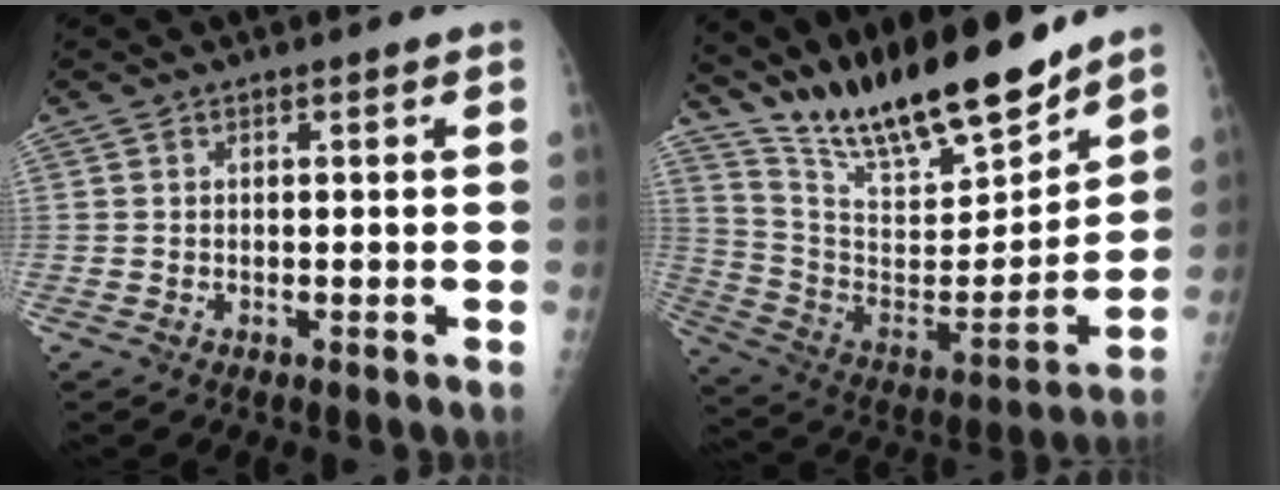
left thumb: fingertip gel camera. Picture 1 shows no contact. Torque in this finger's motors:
{"motor_torque": [0.48, 0.36, 1.41, -1.36, 0.10]}